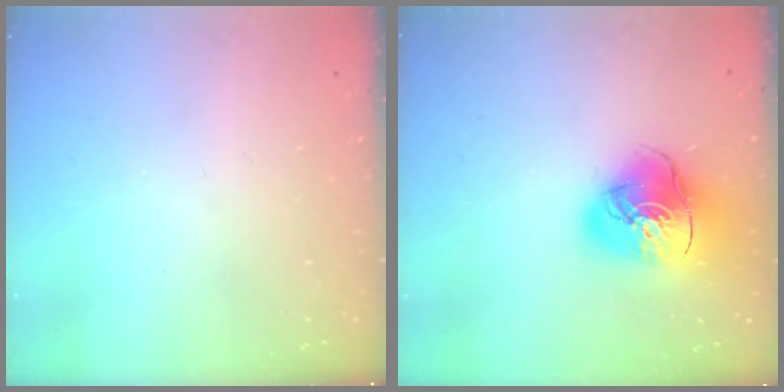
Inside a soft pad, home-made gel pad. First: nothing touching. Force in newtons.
{"total": 17.2, "press": 17.1, "slide": 2.0}